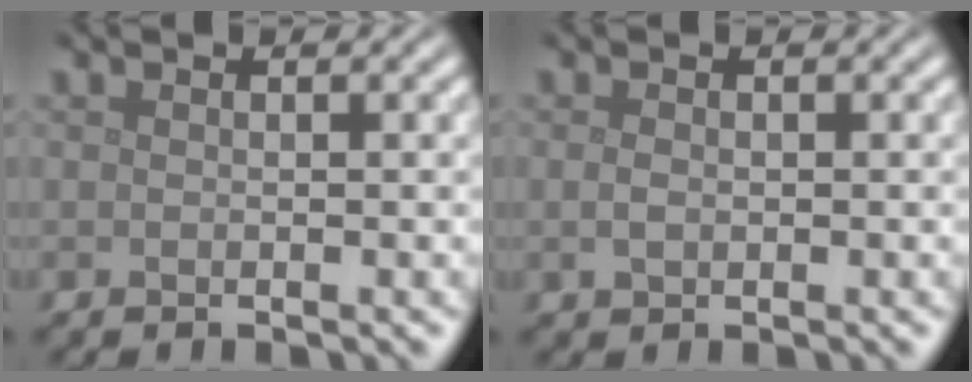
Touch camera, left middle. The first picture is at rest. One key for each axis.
{"total": 1.1, "fx": 0.0, "fy": 0.8, "fz": 0.8, "tx": -0.018, "ty": -0.002, "tz": 0.000}